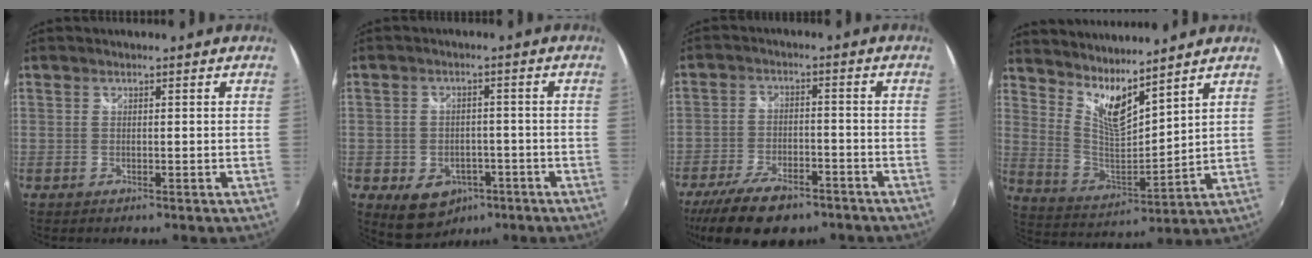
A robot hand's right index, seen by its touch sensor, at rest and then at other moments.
{"total": 9.1, "force": [-4.5, 6.8, 4.0], "torque": [-0.090, 0.000, -0.047]}
{"total": 14.2, "force": [-10.0, 6.4, 7.8], "torque": [-0.176, -0.018, -0.166]}
{"total": 10.0, "force": [8.2, 1.5, 5.6], "torque": [-0.098, -0.020, 0.155]}